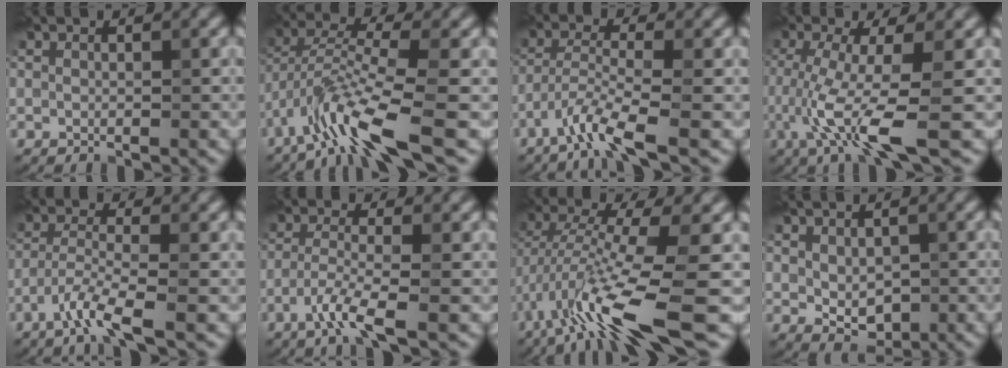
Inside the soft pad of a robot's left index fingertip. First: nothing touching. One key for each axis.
{"total": 7.8, "fx": -4.6, "fy": 1.5, "fz": 6.1, "tx": -0.121, "ty": 0.004, "tz": -0.094}
{"total": 4.1, "fx": -2.9, "fy": 0.3, "fz": 2.9, "tx": -0.059, "ty": -0.001, "tz": -0.071}
{"total": 6.4, "fx": -2.0, "fy": 1.0, "fz": 6.0, "tx": -0.129, "ty": -0.010, "tz": -0.039}
{"total": 3.7, "fx": -2.5, "fy": 0.3, "fz": 2.7, "tx": -0.058, "ty": 0.000, "tz": -0.063}
{"total": 3.3, "fx": -2.0, "fy": 0.3, "fz": 2.6, "tx": -0.056, "ty": 0.000, "tz": -0.053}
{"total": 10.4, "fx": -4.6, "fy": 1.9, "fz": 9.2, "tx": -0.183, "ty": 0.002, "tz": -0.083}
{"total": 3.0, "fx": 0.1, "fy": 2.0, "fz": 2.3, "tx": -0.036, "ty": -0.007, "tz": 0.010}